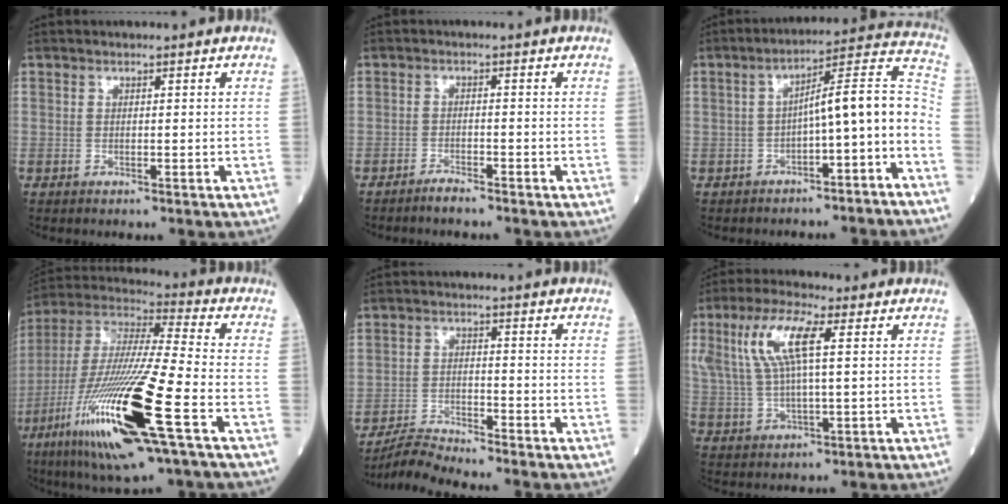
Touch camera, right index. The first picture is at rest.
{"total": 2.0, "force": [-1.9, 0.0, 0.7], "torque": [-0.018, -0.003, -0.034]}
{"total": 10.7, "force": [-4.4, 1.8, 9.6], "torque": [-0.124, 0.050, -0.060]}
{"total": 23.7, "force": [-9.4, 2.1, 21.6], "torque": [-0.456, -0.045, -0.176]}
{"total": 4.7, "force": [-4.5, -1.3, 0.3], "torque": [-0.014, -0.017, -0.088]}
{"total": 10.0, "force": [3.2, 2.3, 9.2], "torque": [-0.206, 0.019, 0.063]}